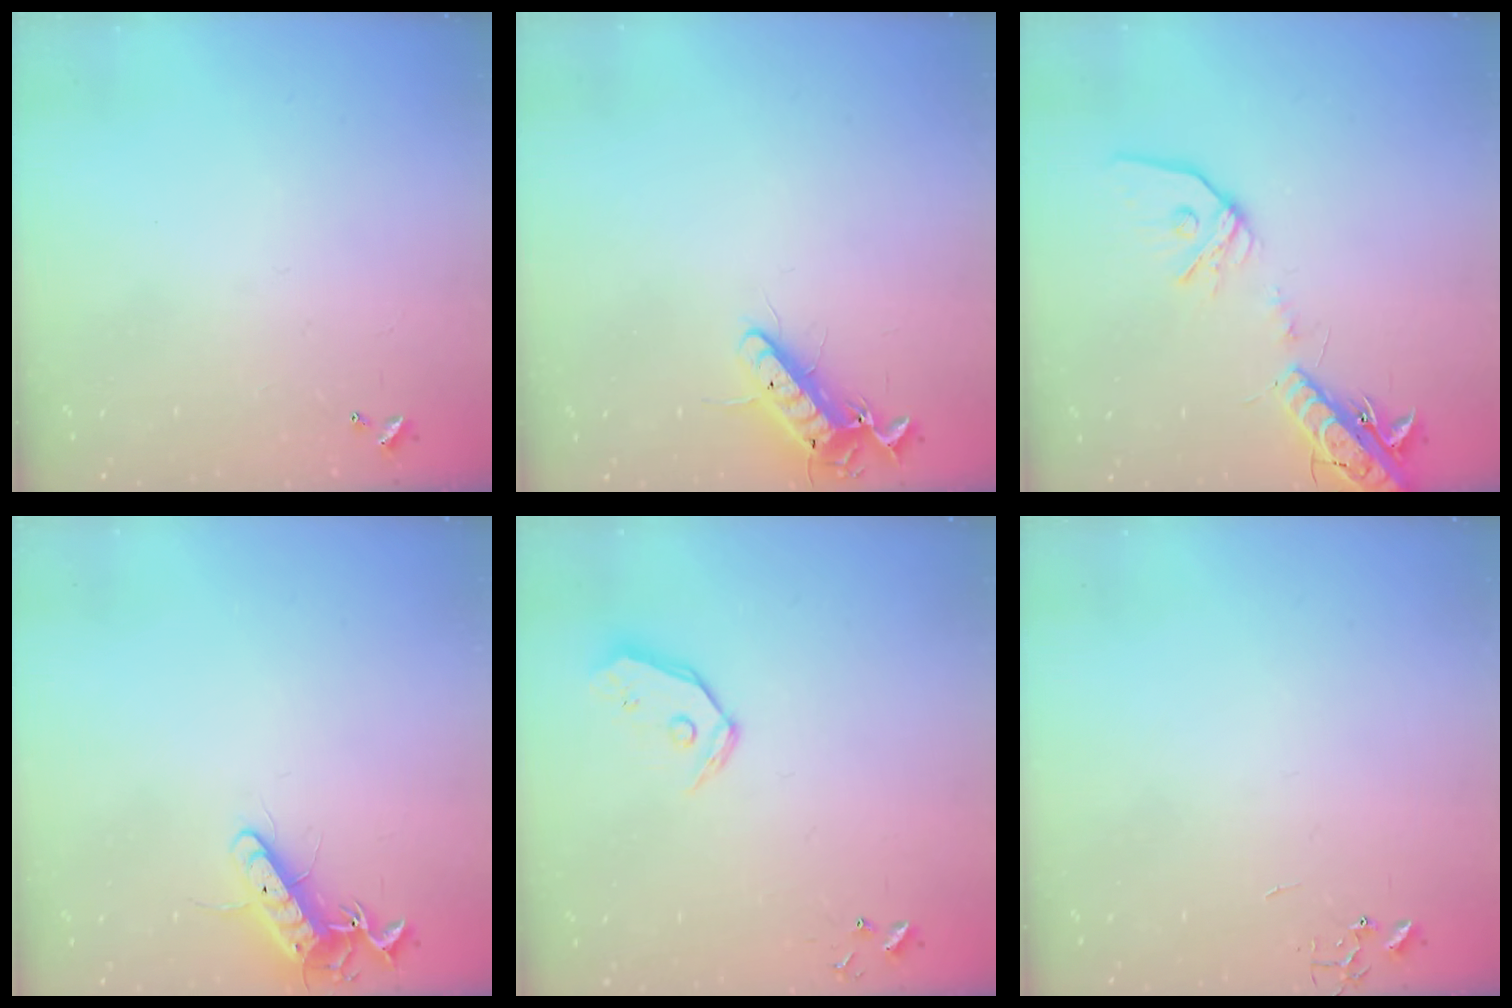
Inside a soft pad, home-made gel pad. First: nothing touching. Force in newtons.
{"total": 13.1, "press": 12.9, "slide": 2.2}
{"total": 15.6, "press": 15.3, "slide": 3.2}
{"total": 12.5, "press": 12.4, "slide": 1.0}
{"total": 8.7, "press": 8.6, "slide": 1.3}
{"total": 0.0}